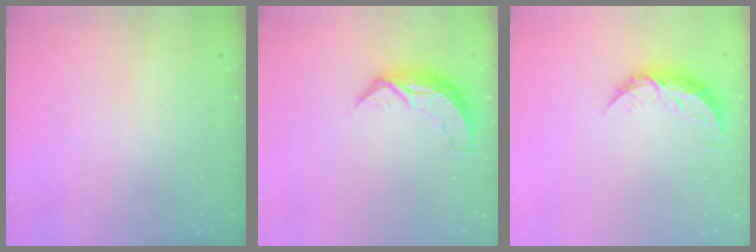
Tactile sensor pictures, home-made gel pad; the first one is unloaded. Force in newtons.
{"total": 7.1, "press": 7.1, "slide": 0.4}
{"total": 8.2, "press": 8.2, "slide": 0.5}